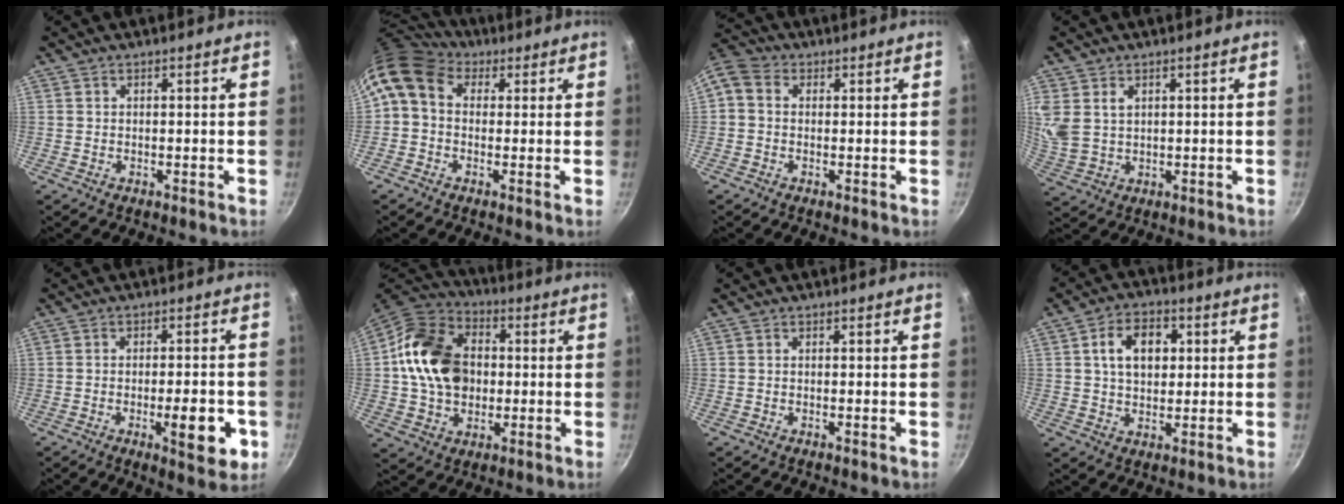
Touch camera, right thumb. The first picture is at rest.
{"total": 9.4, "force": [2.8, 7.0, 5.6], "torque": [-0.099, 0.019, 0.029]}
{"total": 5.4, "force": [0.2, 4.4, 3.2], "torque": [-0.073, 0.025, -0.011]}
{"total": 6.9, "force": [2.5, 4.9, 4.3], "torque": [-0.082, -0.009, 0.057]}
{"total": 9.9, "force": [-3.2, 3.0, 8.9], "torque": [-0.107, 0.008, -0.039]}
{"total": 18.1, "force": [1.1, 13.9, 11.6], "torque": [-0.184, 0.021, 0.010]}
{"total": 0.5, "force": [-0.2, -0.1, 0.5], "torque": [-0.008, -0.001, -0.006]}
{"total": 9.5, "force": [2.1, 6.7, 6.5], "torque": [-0.085, 0.008, 0.028]}